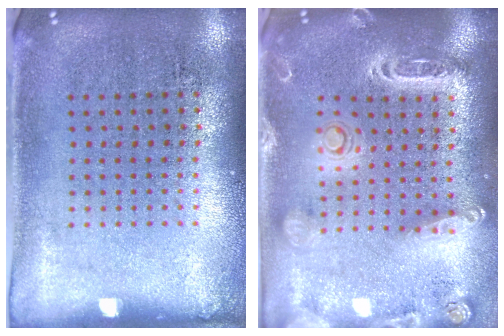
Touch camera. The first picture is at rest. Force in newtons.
{"total": 2.3, "press": 2.1, "slide": 0.9}